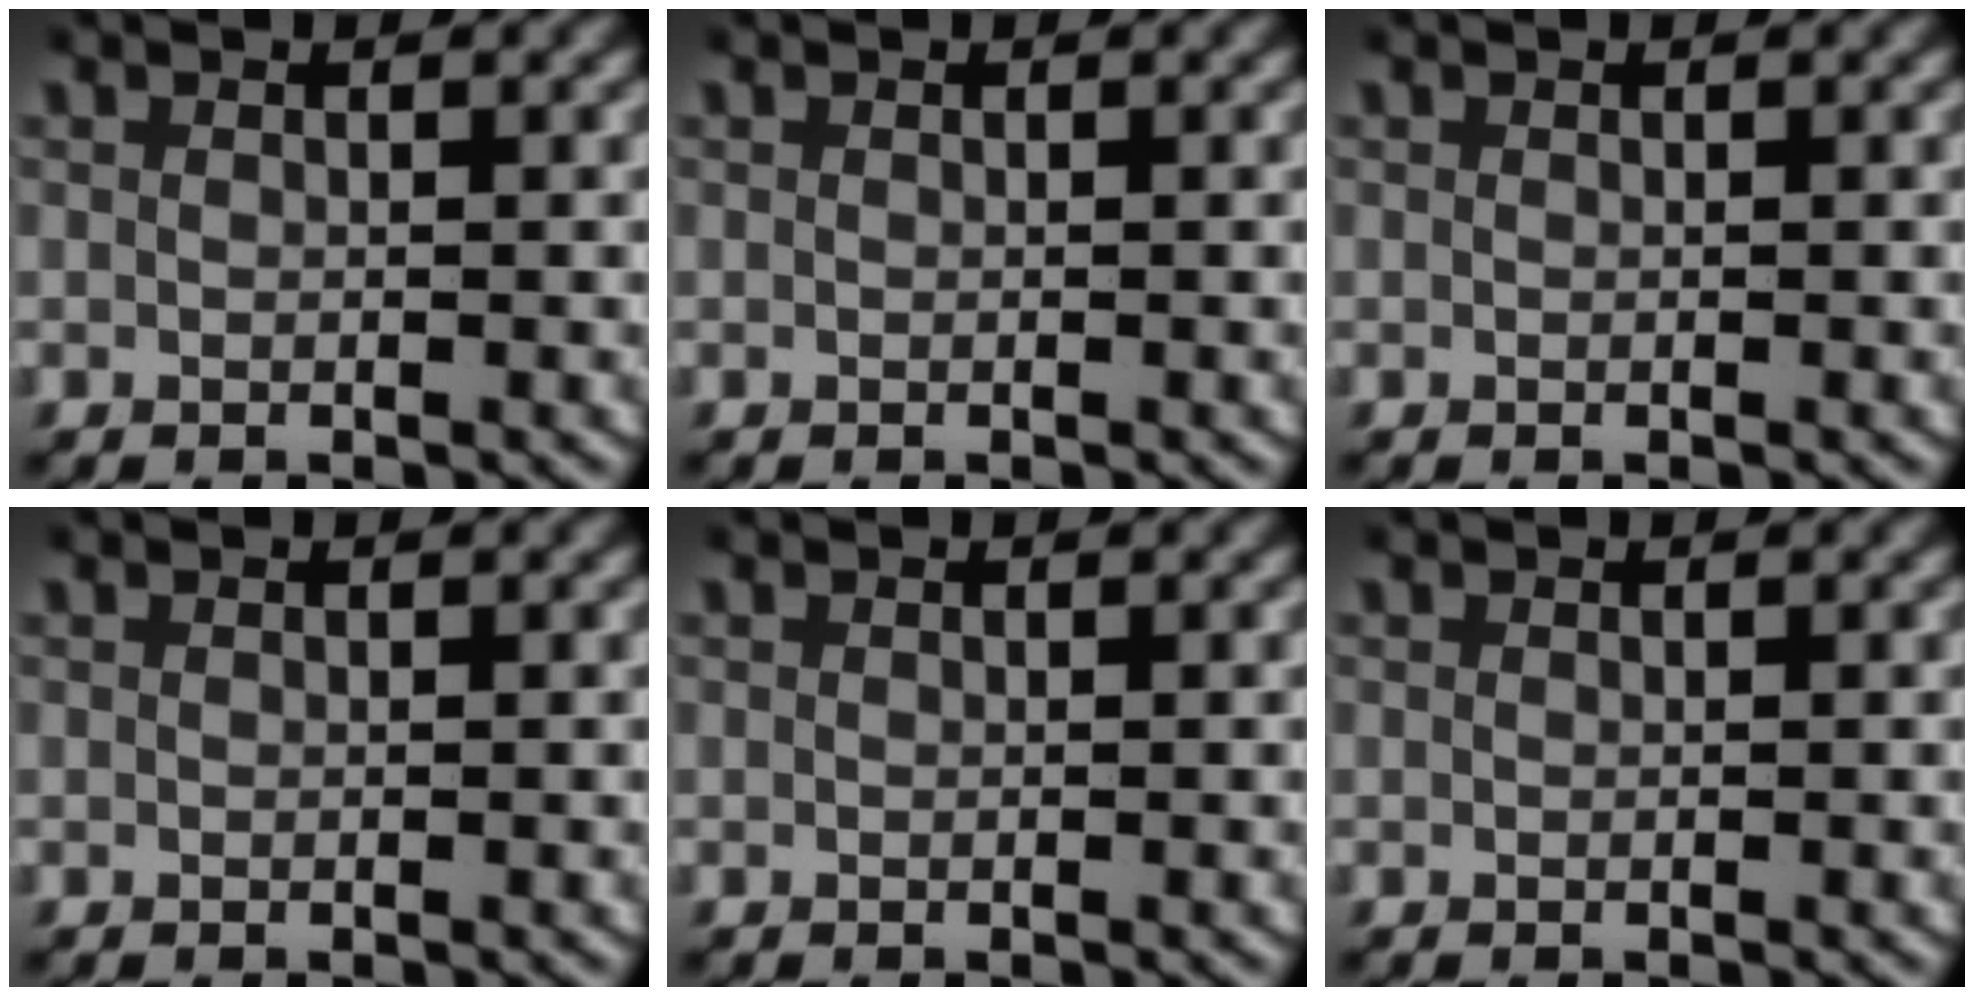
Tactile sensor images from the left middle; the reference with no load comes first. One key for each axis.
{"total": 0.0}
{"total": 0.0}
{"total": 0.0}
{"total": 0.0}
{"total": 0.0}